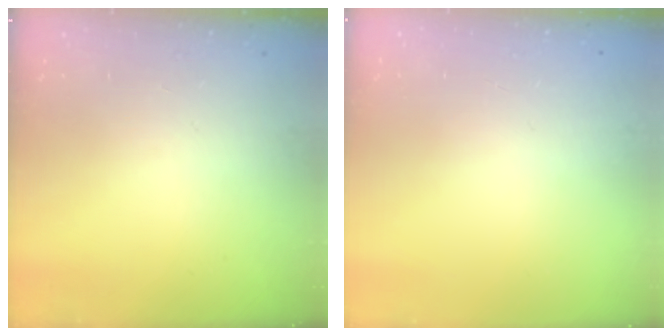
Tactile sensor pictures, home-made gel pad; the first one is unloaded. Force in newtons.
{"total": 0.7, "press": 0.3, "slide": 0.7}